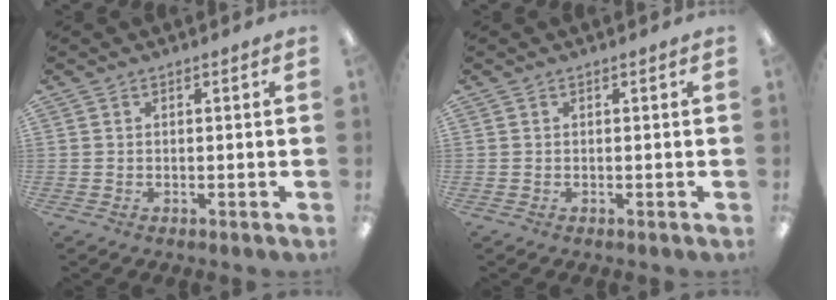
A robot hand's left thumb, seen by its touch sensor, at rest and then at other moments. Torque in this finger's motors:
{"motor_torque": [-0.01, -0.01, -0.02, 0.01, 0.00]}